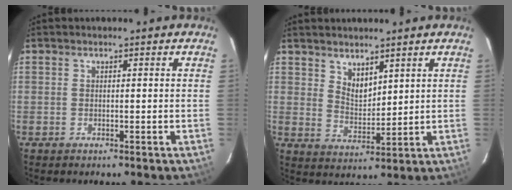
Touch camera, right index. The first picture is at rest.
{"total": 4.9, "force": [3.8, 2.3, 2.2], "torque": [-0.031, -0.004, 0.073]}